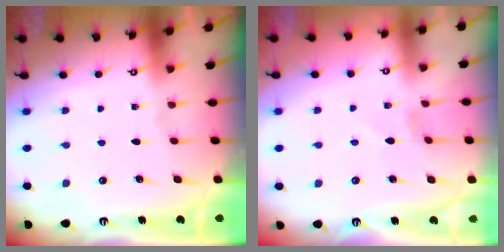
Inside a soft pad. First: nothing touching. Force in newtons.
{"total": 0.7, "press": 0.6, "slide": 0.4}